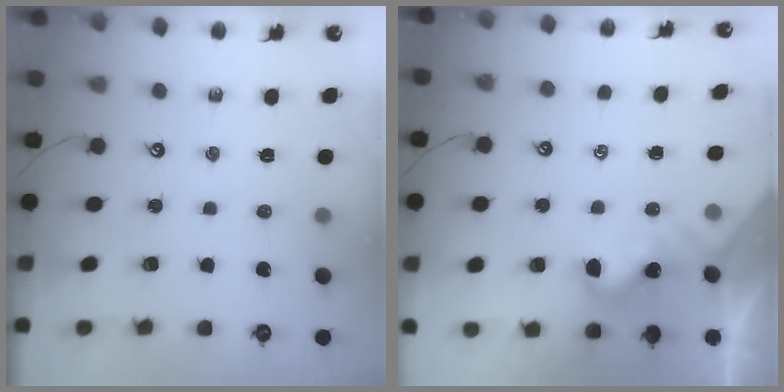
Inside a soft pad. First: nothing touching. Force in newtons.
{"total": 2.0, "press": 2.0, "slide": 0.4}